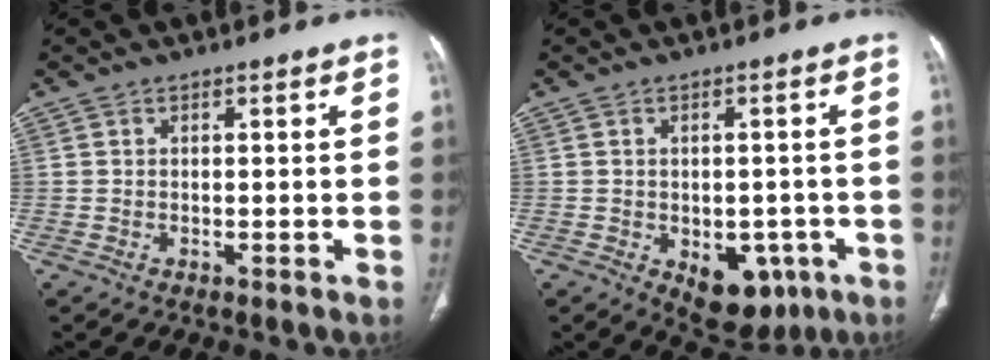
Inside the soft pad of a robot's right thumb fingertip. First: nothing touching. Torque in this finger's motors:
{"motor_torque": [1.56, 1.23, 0.54, -0.35, 0.03]}